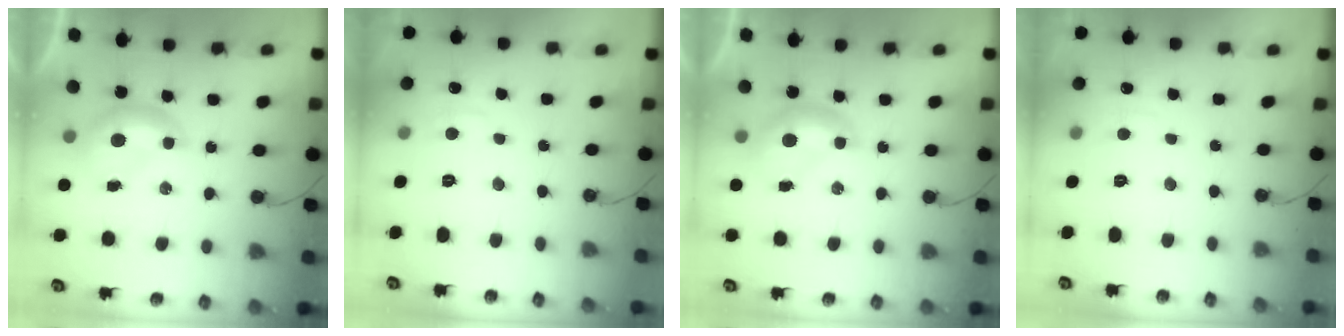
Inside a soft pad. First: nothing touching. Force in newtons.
{"total": 1.7, "press": 1.5, "slide": 0.7}
{"total": 0.0}
{"total": 2.1, "press": 2.0, "slide": 0.6}